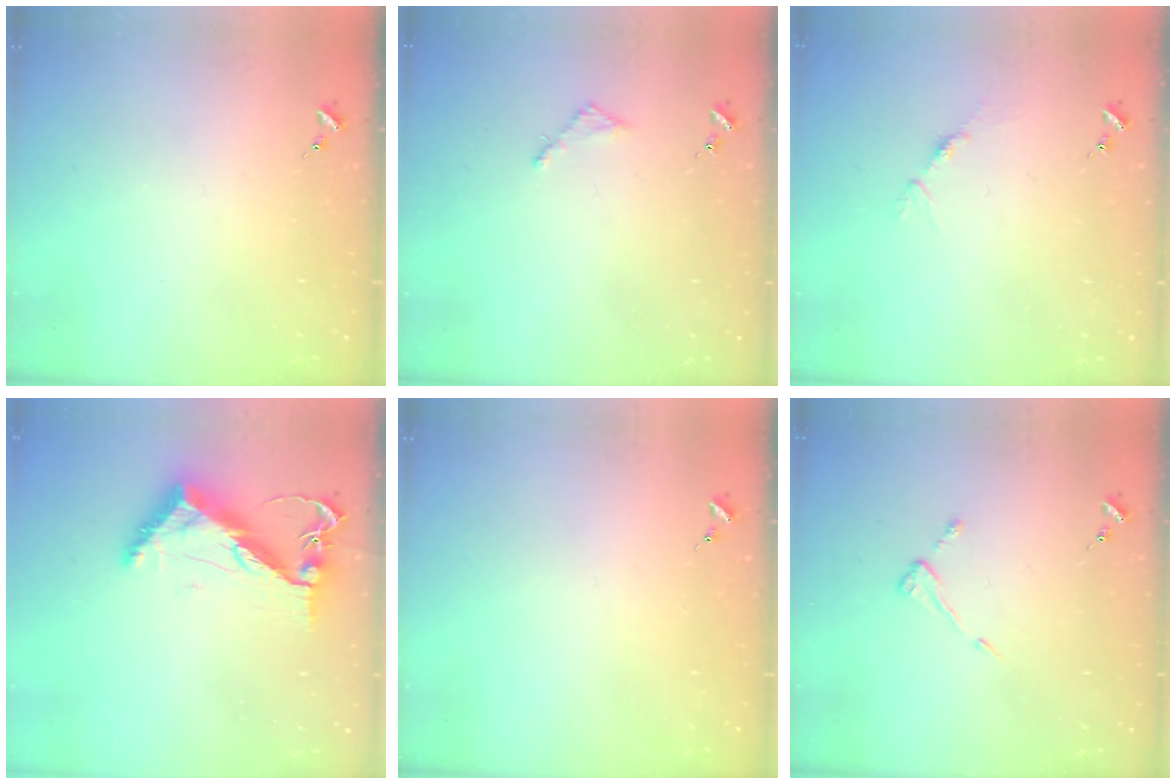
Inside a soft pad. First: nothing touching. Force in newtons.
{"total": 2.8, "press": 2.7, "slide": 0.3}
{"total": 4.0, "press": 3.9, "slide": 0.5}
{"total": 10.7, "press": 10.6, "slide": 1.3}
{"total": 0.0}
{"total": 4.3, "press": 4.3, "slide": 0.5}